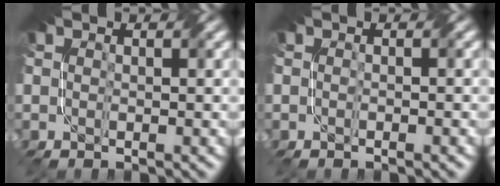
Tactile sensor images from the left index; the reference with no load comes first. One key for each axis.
{"total": 0.8, "fx": -0.4, "fy": 0.2, "fz": 0.7, "tx": -0.010, "ty": -0.005, "tz": -0.010}